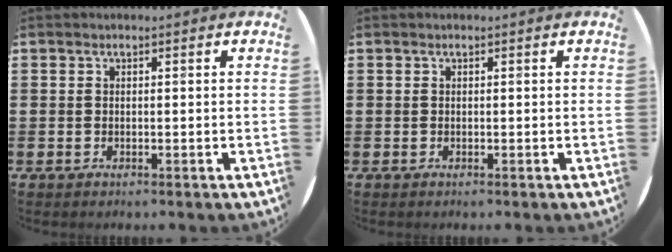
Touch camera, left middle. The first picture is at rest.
{"total": 0.0}